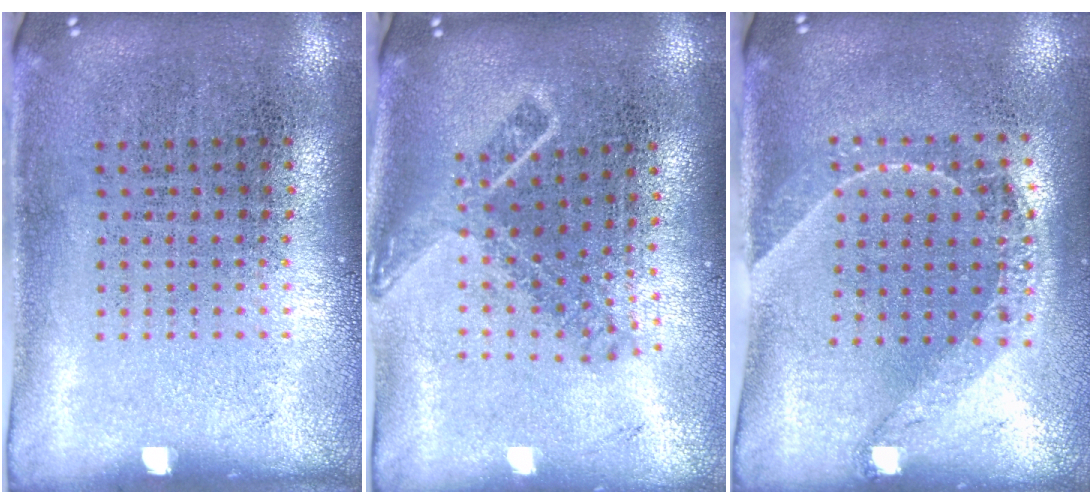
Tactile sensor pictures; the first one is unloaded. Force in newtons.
{"total": 1.7, "press": 1.2, "slide": 1.1}
{"total": 1.4, "press": 1.2, "slide": 0.7}